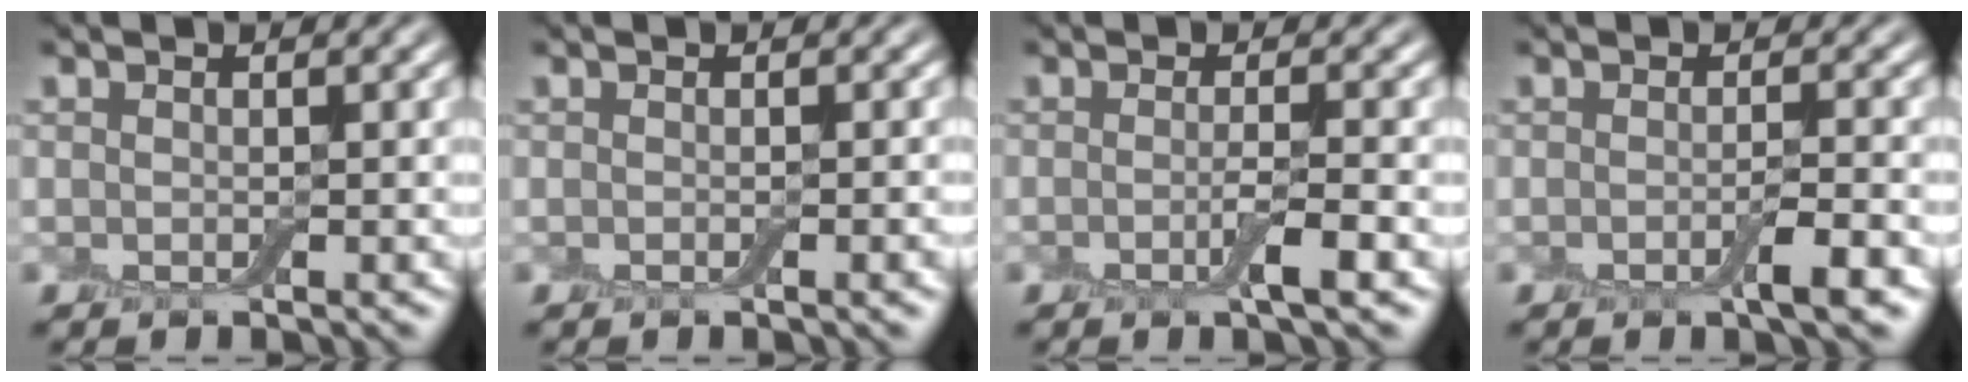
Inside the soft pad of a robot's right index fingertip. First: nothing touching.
{"total": 0.9, "force": [-0.2, 0.1, 0.9], "torque": [-0.010, 0.000, -0.003]}
{"total": 1.9, "force": [-0.9, 0.1, 1.7], "torque": [-0.031, -0.005, -0.017]}
{"total": 2.3, "force": [-1.1, 0.3, 2.0], "torque": [-0.032, -0.006, -0.018]}